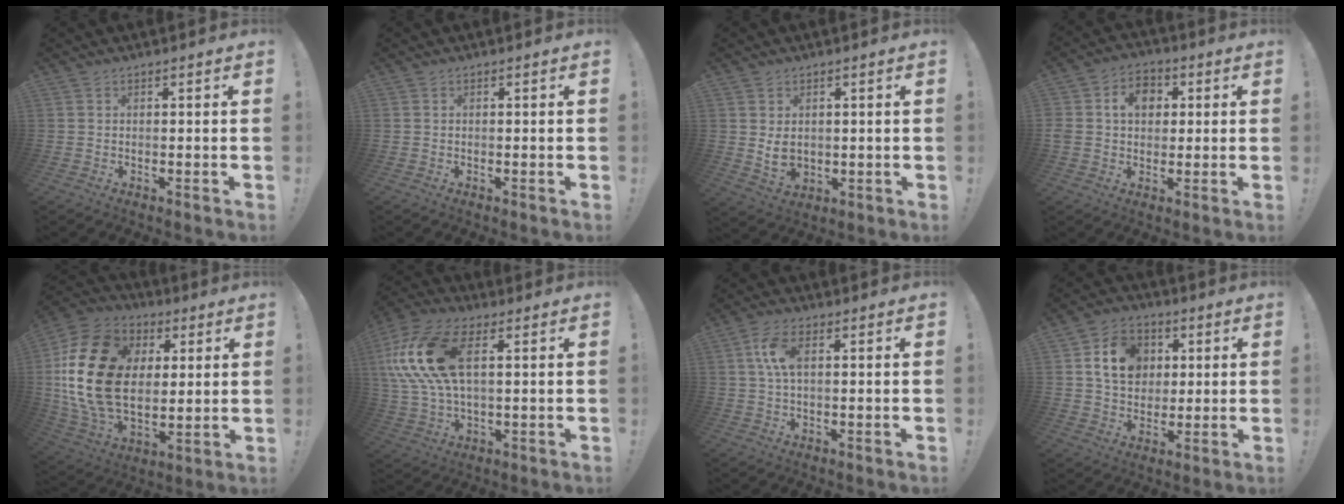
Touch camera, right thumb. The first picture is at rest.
{"total": 0.0}
{"total": 5.8, "force": [1.3, 4.6, 3.3], "torque": [-0.040, -0.010, 0.025]}
{"total": 9.3, "force": [2.1, 7.6, 5.0], "torque": [-0.077, 0.008, 0.041]}
{"total": 25.1, "force": [4.5, 18.1, 16.8], "torque": [-0.319, -0.011, 0.097]}
{"total": 19.8, "force": [5.2, 10.2, 16.1], "torque": [-0.325, -0.001, 0.093]}
{"total": 7.0, "force": [1.6, 3.6, 5.8], "torque": [-0.115, 0.002, 0.025]}
{"total": 13.3, "force": [3.8, 10.7, 7.0], "torque": [-0.096, -0.006, 0.078]}